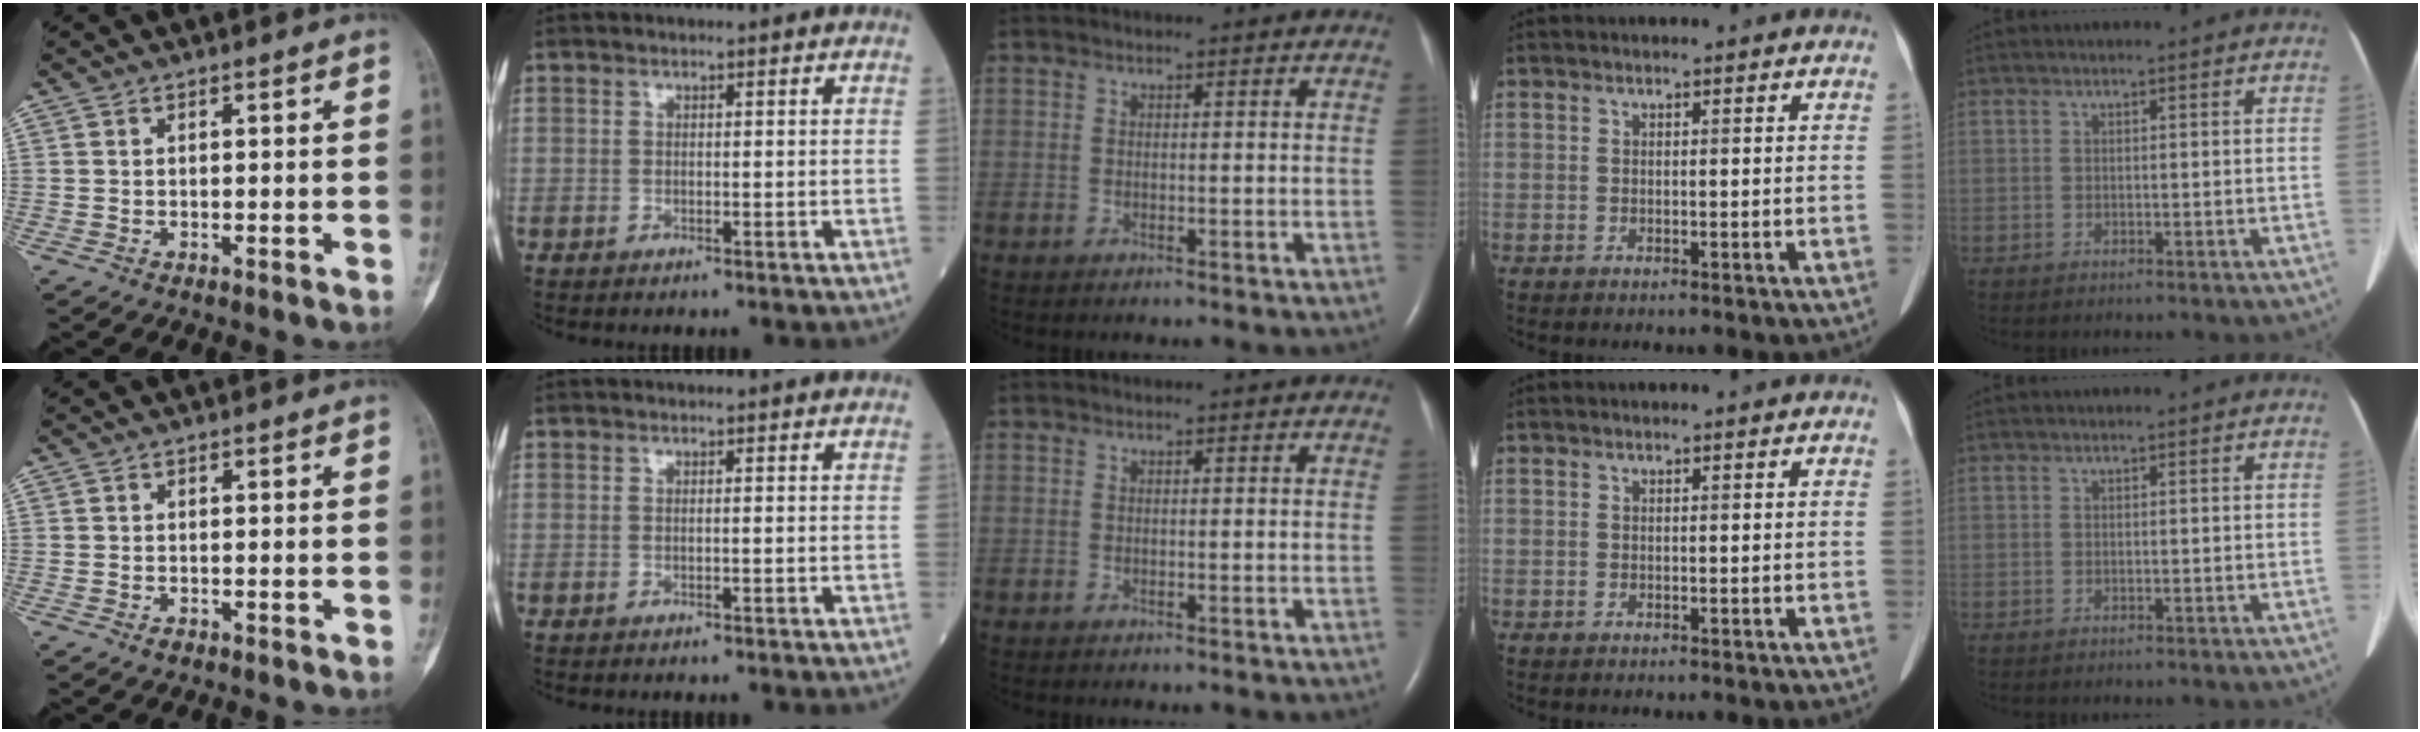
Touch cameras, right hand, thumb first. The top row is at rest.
{"thumb": {"total": 0.8, "force": [-0.5, 0.5, 0.4], "torque": [-0.004, 0.001, -0.009]}}